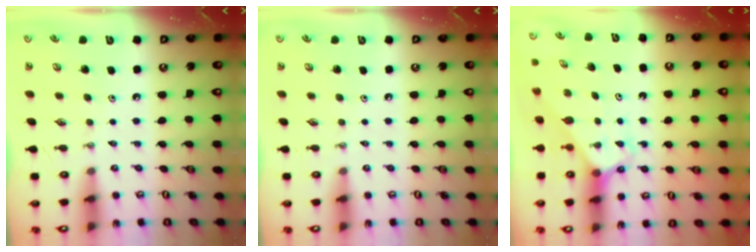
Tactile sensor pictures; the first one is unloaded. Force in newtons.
{"total": 0.0}
{"total": 3.1, "press": 3.1, "slide": 0.2}